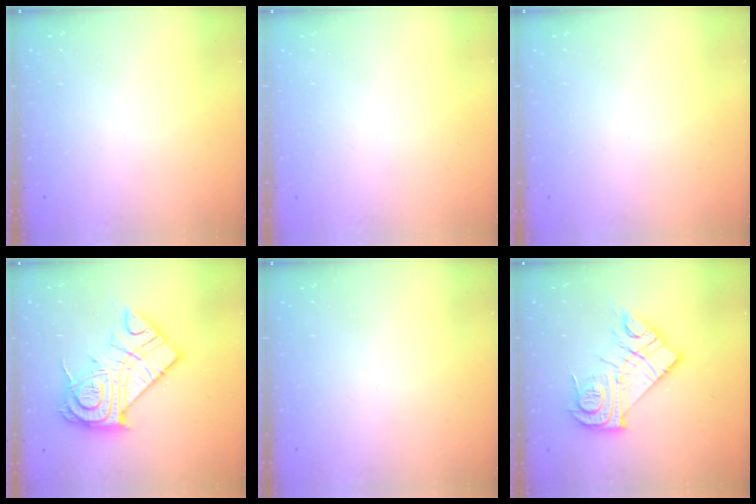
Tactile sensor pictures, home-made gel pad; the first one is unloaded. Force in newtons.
{"total": 1.5, "press": 1.5, "slide": 0.1}
{"total": 1.6, "press": 1.6, "slide": 0.1}
{"total": 20.7, "press": 20.7, "slide": 1.7}
{"total": 0.0}
{"total": 16.9, "press": 16.9, "slide": 1.5}